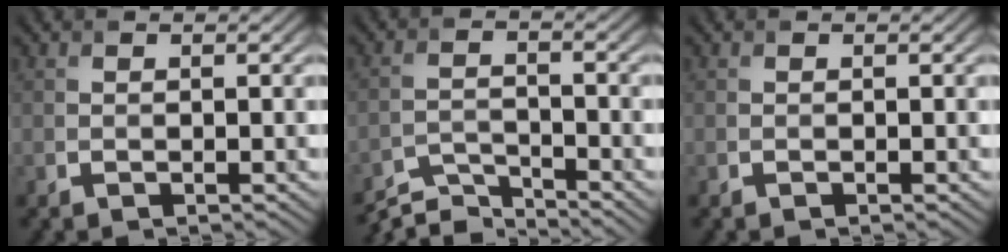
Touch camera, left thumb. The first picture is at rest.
{"total": 5.2, "force": [-5.0, 0.7, 1.2], "torque": [-0.029, -0.010, -0.095]}
{"total": 0.0}